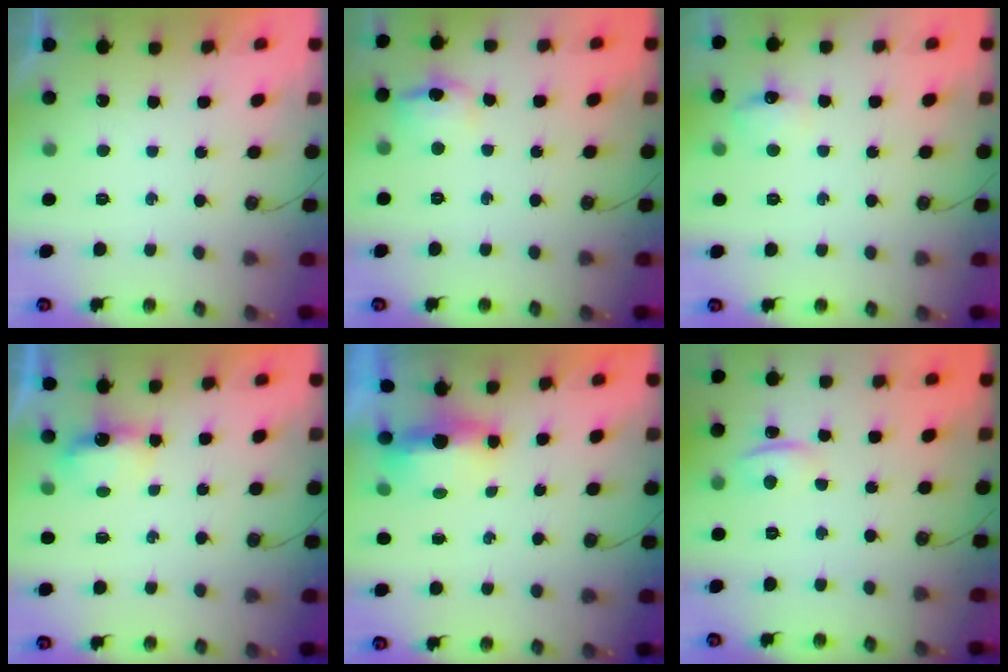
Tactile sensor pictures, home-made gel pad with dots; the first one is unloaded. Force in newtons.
{"total": 9.0, "press": 8.9, "slide": 0.7}
{"total": 6.8, "press": 6.7, "slide": 0.9}
{"total": 4.1, "press": 4.1, "slide": 0.7}
{"total": 6.5, "press": 5.2, "slide": 3.8}
{"total": 1.6, "press": 1.2, "slide": 1.0}